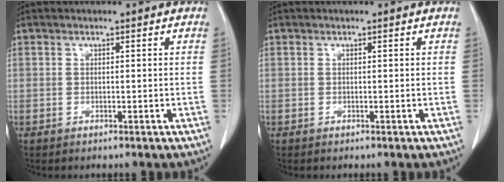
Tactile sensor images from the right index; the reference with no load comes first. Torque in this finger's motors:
{"motor_torque": [0.00, 0.00, 0.00, 0.00]}